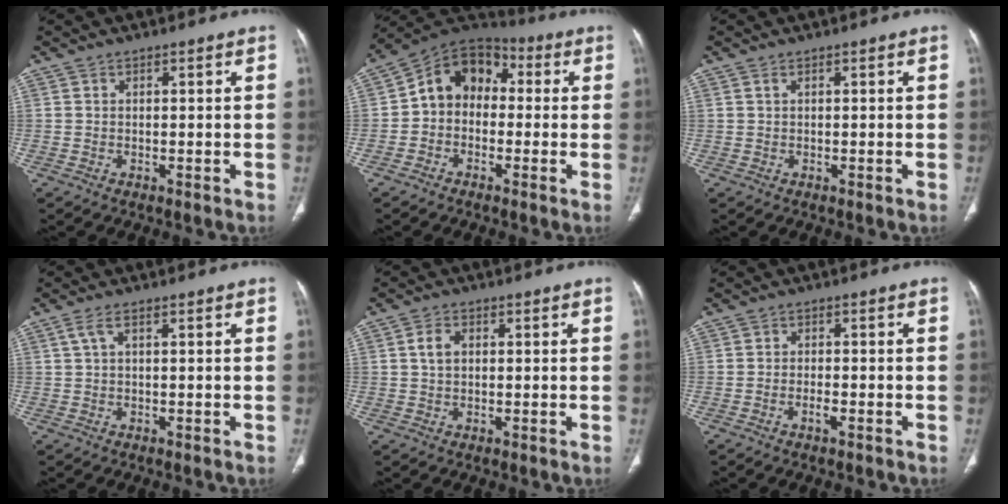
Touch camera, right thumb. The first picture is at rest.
{"total": 10.6, "force": [-0.1, 8.4, 6.5], "torque": [-0.076, 0.043, -0.022]}
{"total": 0.6, "force": [0.3, 0.1, 0.4], "torque": [-0.013, 0.005, 0.009]}
{"total": 1.9, "force": [0.6, 0.5, 1.7], "torque": [-0.049, 0.015, 0.016]}
{"total": 3.4, "force": [0.7, 2.2, 2.4], "torque": [-0.048, 0.005, 0.013]}
{"total": 1.8, "force": [-1.1, 0.7, 1.3], "torque": [-0.026, 0.008, -0.019]}